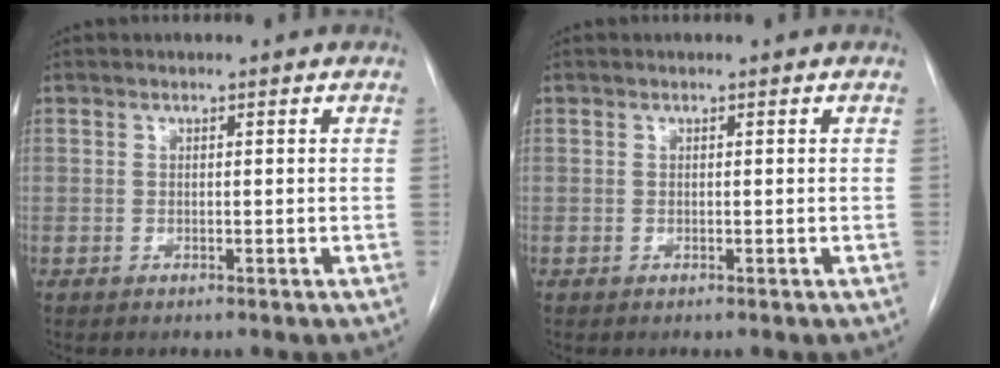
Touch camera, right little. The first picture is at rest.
{"total": 0.0}